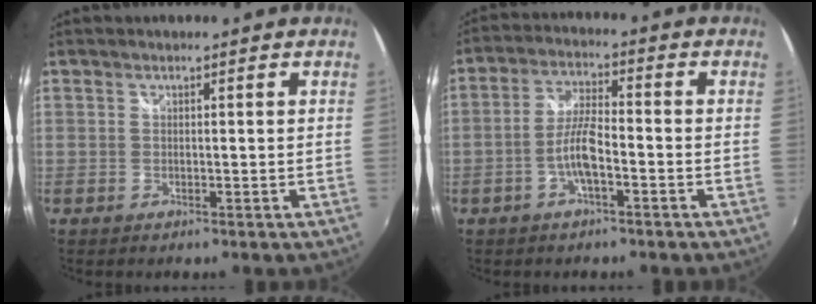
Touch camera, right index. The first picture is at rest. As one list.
[{"total": 6.2, "force": [-2.6, 1.2, 5.5], "torque": [-0.116, 0.008, -0.049]}]